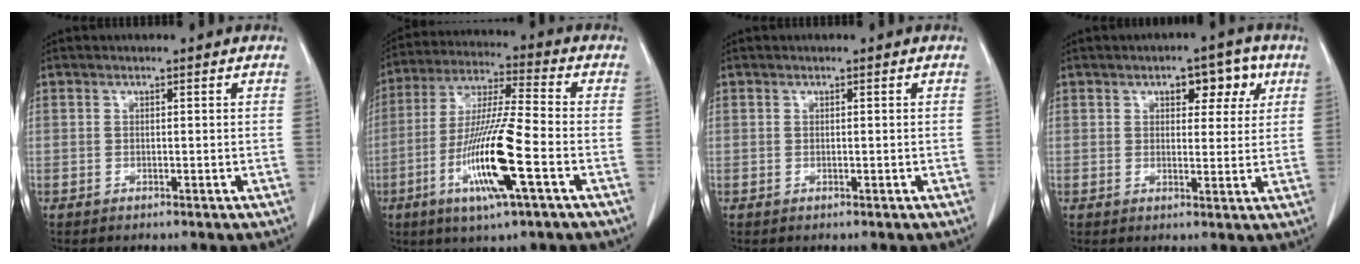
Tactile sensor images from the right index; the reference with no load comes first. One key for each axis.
{"total": 15.4, "fx": -5.4, "fy": 0.8, "fz": 14.4, "tx": -0.290, "ty": -0.017, "tz": -0.102}
{"total": 0.0}
{"total": 6.7, "fx": 3.0, "fy": 3.4, "fz": 5.0, "tx": -0.065, "ty": 0.020, "tz": 0.043}